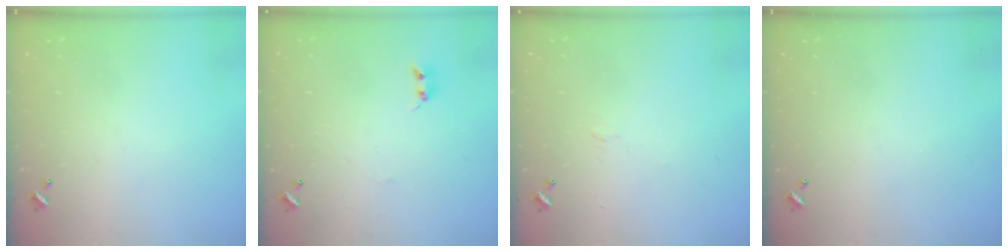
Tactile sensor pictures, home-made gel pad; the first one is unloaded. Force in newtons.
{"total": 2.5, "press": 2.5, "slide": 0.4}
{"total": 0.6, "press": 0.4, "slide": 0.5}
{"total": 0.0}